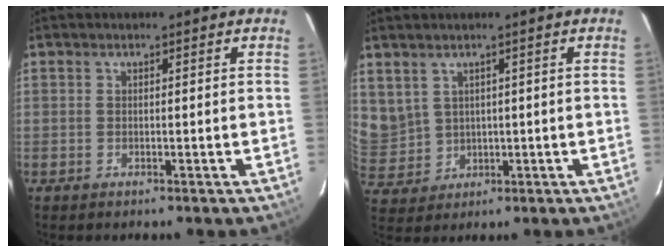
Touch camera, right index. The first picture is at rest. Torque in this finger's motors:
{"motor_torque": [0.03, 0.02, 0.00, 0.01]}